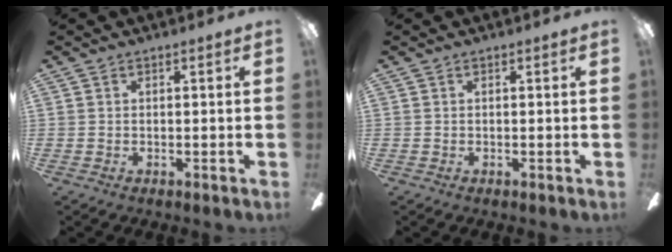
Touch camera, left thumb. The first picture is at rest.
{"total": 0.0}